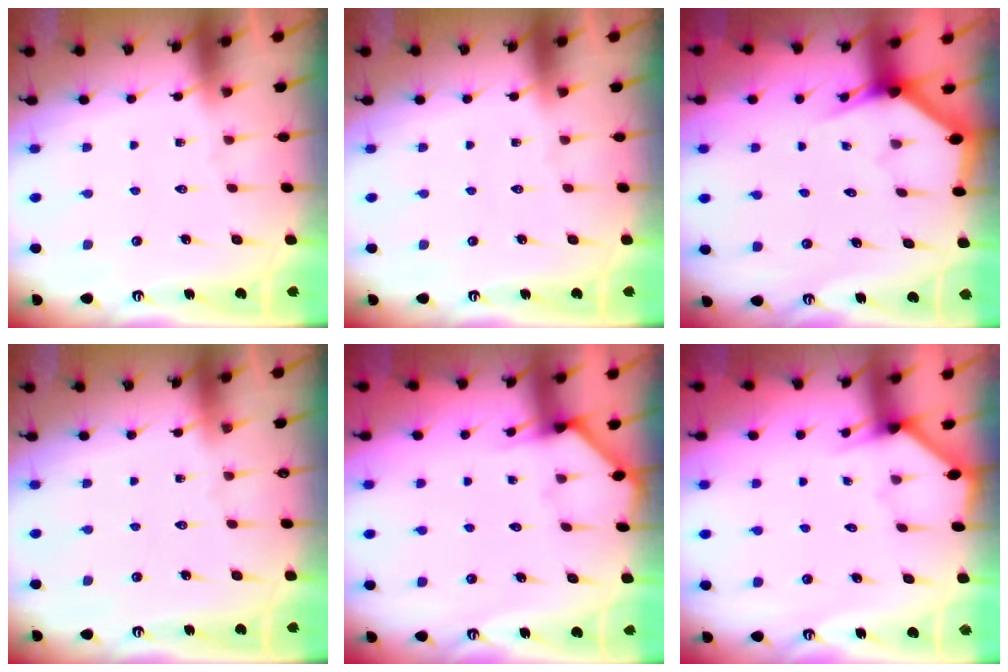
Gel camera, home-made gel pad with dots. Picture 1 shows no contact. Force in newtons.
{"total": 0.0}
{"total": 3.0, "press": 3.0, "slide": 0.1}
{"total": 0.0}
{"total": 2.6, "press": 2.6, "slide": 0.2}
{"total": 1.9, "press": 1.9, "slide": 0.1}